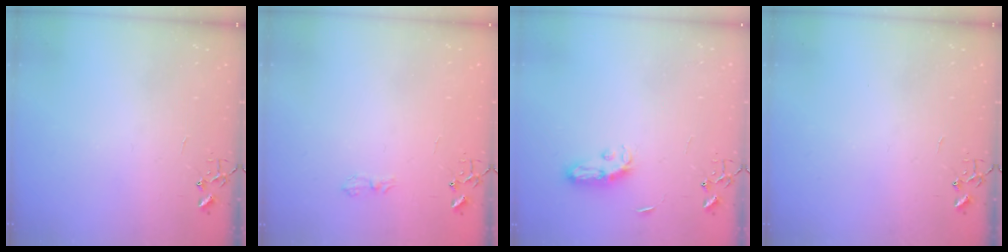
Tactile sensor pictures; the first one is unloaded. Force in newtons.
{"total": 6.6, "press": 6.5, "slide": 0.7}
{"total": 7.0, "press": 6.9, "slide": 0.5}
{"total": 0.0}